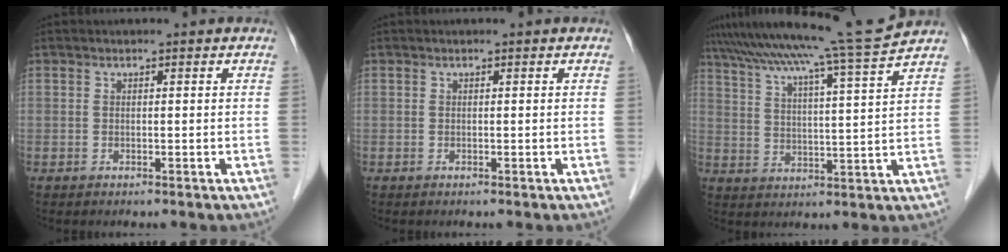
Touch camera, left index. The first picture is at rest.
{"total": 0.0}
{"total": 14.7, "force": [13.2, -3.1, 5.7], "torque": [-0.106, -0.033, 0.195]}